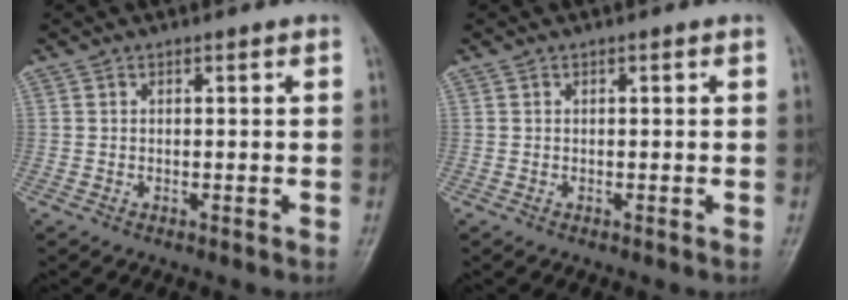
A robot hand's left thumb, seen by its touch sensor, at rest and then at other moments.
{"total": 0.0}